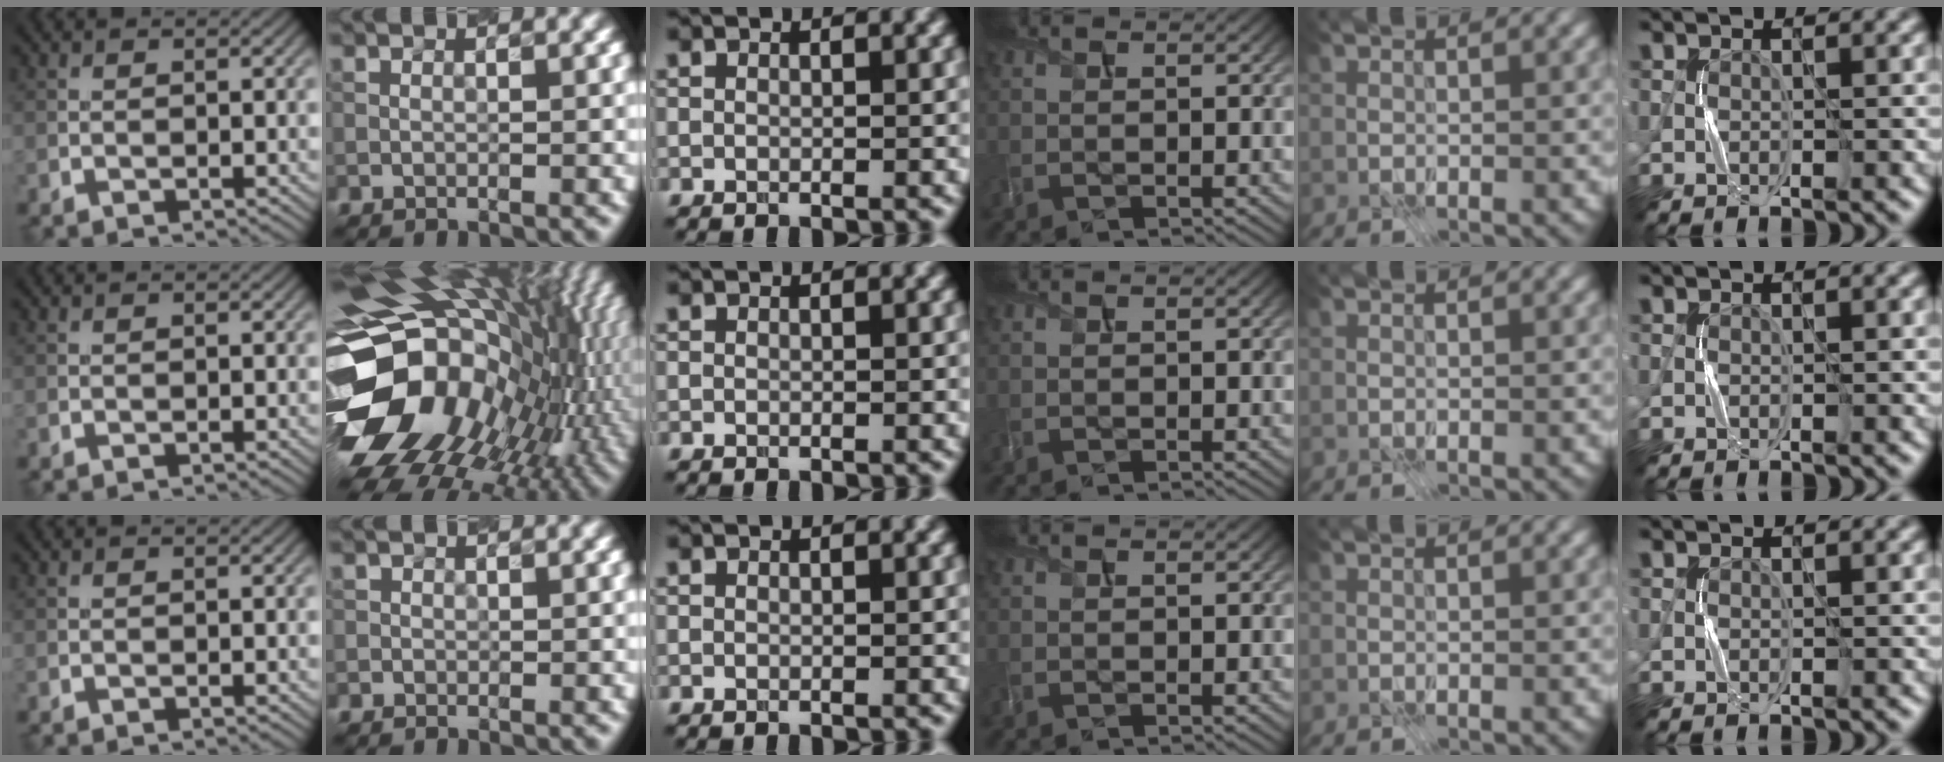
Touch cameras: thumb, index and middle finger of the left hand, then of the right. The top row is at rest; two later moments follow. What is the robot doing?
{"motion": "press", "object": "joystick"}